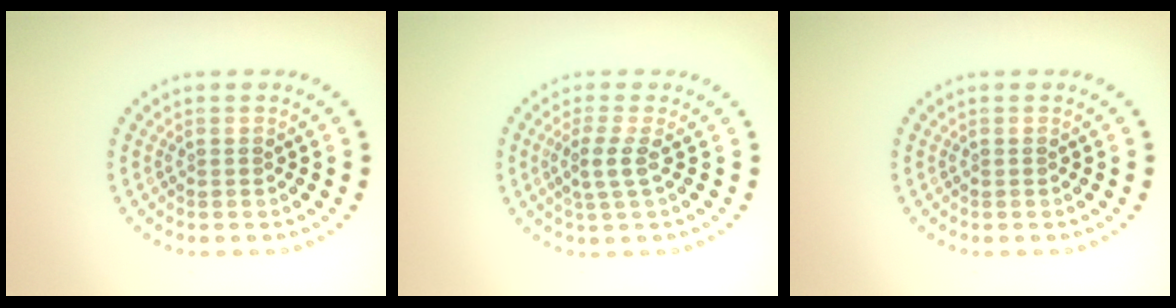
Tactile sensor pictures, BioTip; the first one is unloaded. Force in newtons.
{"total": 2.1, "press": 1.6, "slide": 1.4}
{"total": 0.0}